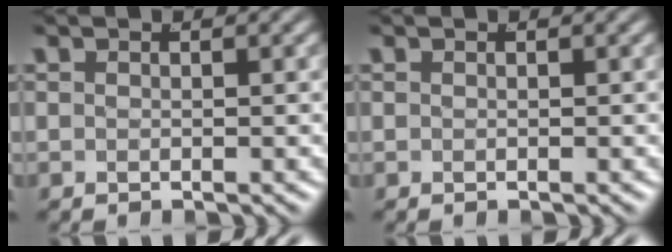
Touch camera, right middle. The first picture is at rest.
{"total": 0.0}